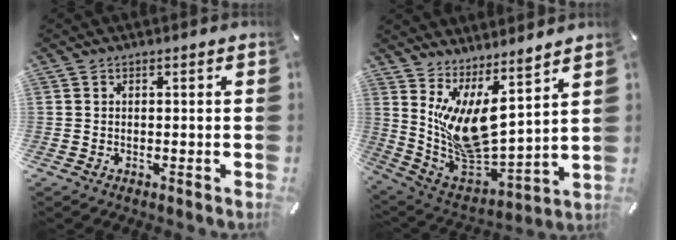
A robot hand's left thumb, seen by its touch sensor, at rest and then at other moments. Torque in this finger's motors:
{"motor_torque": [2.40, 2.54, 1.42, -1.35, 0.60]}